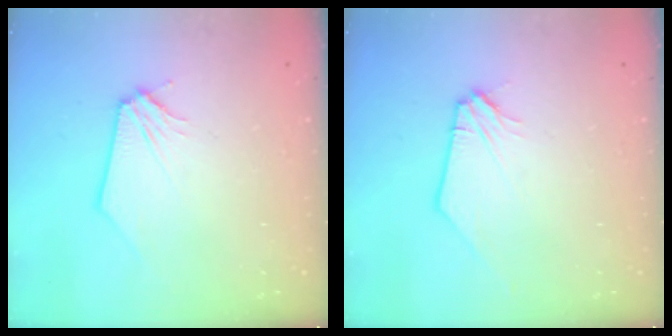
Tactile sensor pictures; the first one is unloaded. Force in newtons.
{"total": 1.2, "press": 1.2, "slide": 0.1}